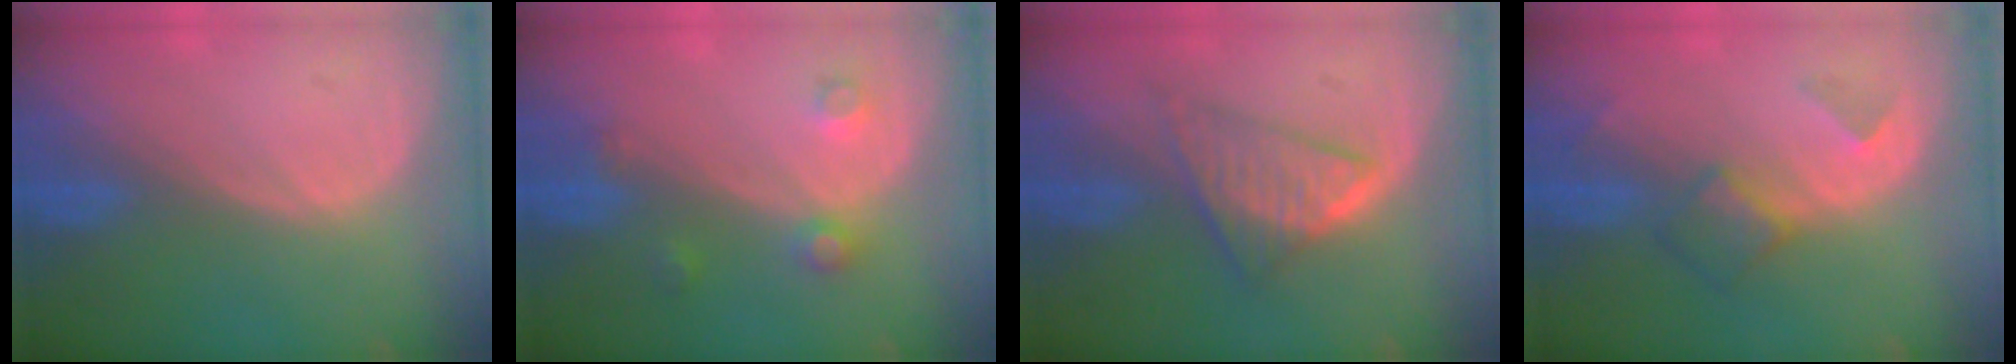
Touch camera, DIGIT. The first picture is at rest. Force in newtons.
{"total": 3.5, "press": 3.1, "slide": 1.5}
{"total": 5.9, "press": 5.6, "slide": 2.0}
{"total": 4.9, "press": 4.3, "slide": 2.2}